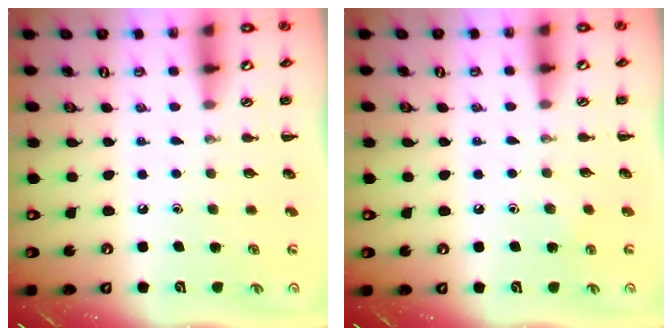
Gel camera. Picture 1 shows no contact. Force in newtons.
{"total": 3.5, "press": 3.3, "slide": 1.2}